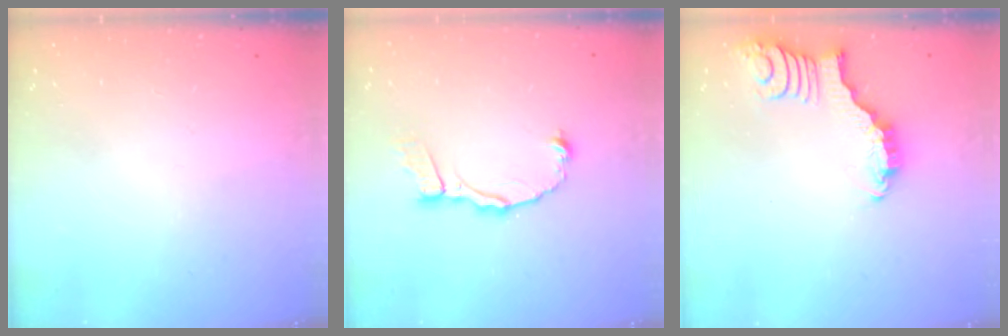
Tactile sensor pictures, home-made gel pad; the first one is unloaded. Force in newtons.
{"total": 8.7, "press": 8.6, "slide": 1.2}
{"total": 3.3, "press": 3.2, "slide": 0.6}